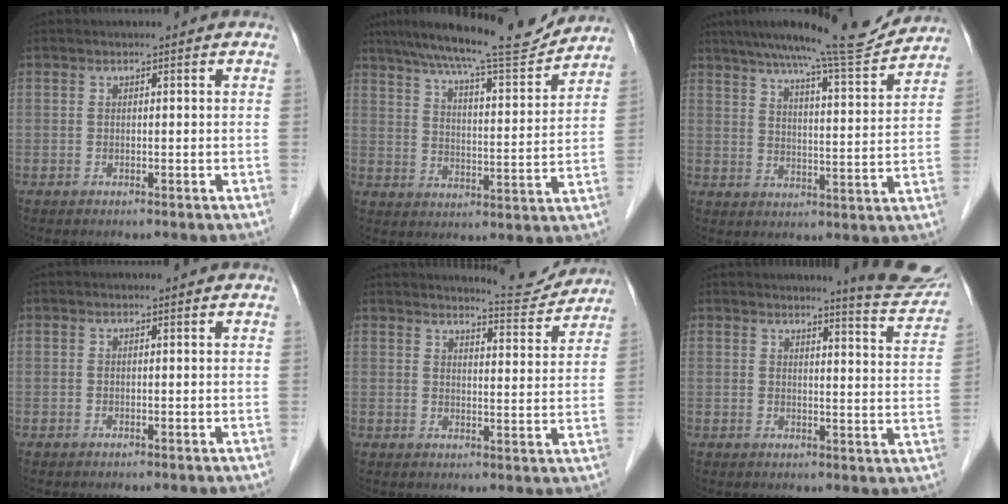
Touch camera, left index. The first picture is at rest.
{"total": 15.6, "force": [14.2, 0.7, 6.4], "torque": [-0.106, -0.004, 0.208]}
{"total": 15.1, "force": [13.7, 0.0, 6.2], "torque": [-0.096, -0.009, 0.193]}
{"total": 0.0}
{"total": 7.3, "force": [7.3, 0.1, 0.1], "torque": [-0.006, -0.017, 0.090]}
{"total": 8.8, "force": [8.5, 0.0, 2.4], "torque": [-0.023, -0.045, 0.085]}